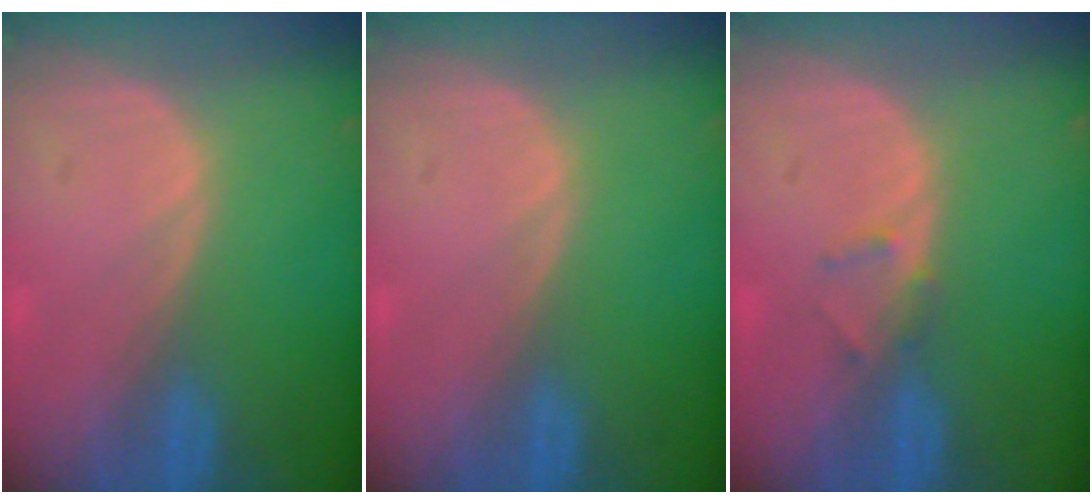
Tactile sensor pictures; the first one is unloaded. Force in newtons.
{"total": 0.0}
{"total": 1.3, "press": 1.1, "slide": 0.8}